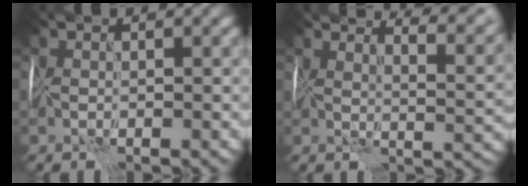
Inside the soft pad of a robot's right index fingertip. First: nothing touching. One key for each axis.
{"total": 9.8, "fx": 8.0, "fy": 2.3, "fz": 5.1, "tx": -0.055, "ty": 0.024, "tz": 0.081}